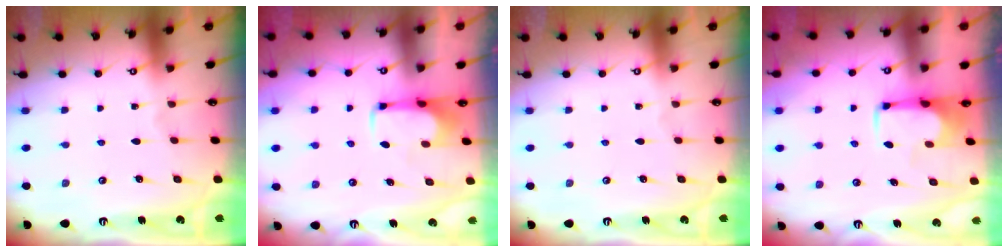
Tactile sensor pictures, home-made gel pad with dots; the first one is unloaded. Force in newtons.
{"total": 1.6, "press": 1.5, "slide": 0.6}
{"total": 0.0}
{"total": 1.4, "press": 1.3, "slide": 0.6}